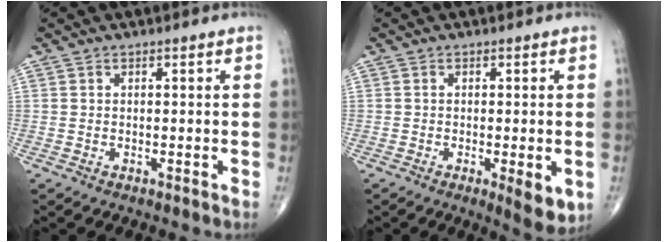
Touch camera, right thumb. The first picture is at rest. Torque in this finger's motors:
{"motor_torque": [0.71, 0.98, 0.66, -0.27, 0.17]}